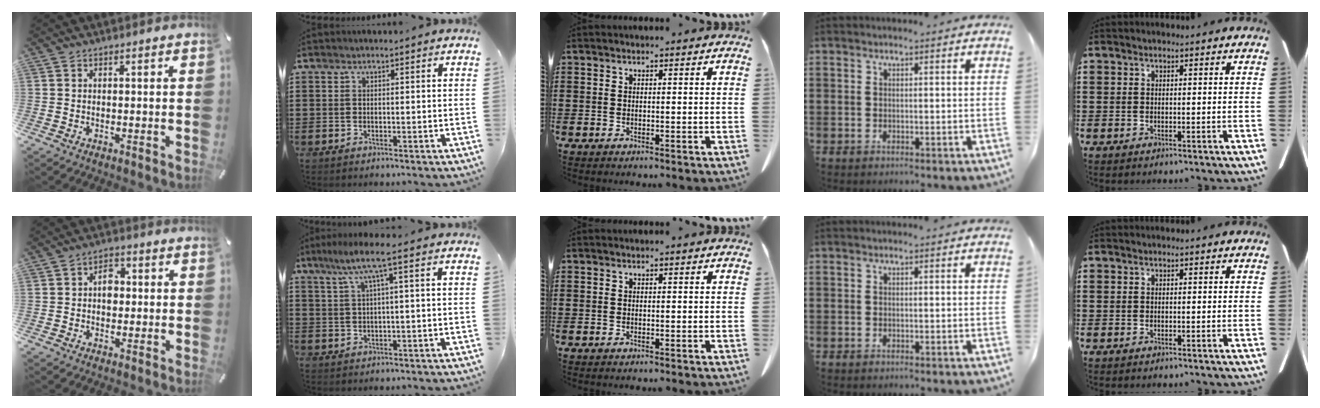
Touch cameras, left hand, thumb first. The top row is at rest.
{"thumb": {"total": 4.7, "force": [0.0, 3.4, 3.2], "torque": [-0.037, 0.003, -0.006]}, "index": {"total": 6.2, "force": [1.9, 0.7, 5.9], "torque": [-0.119, 0.006, 0.027]}}